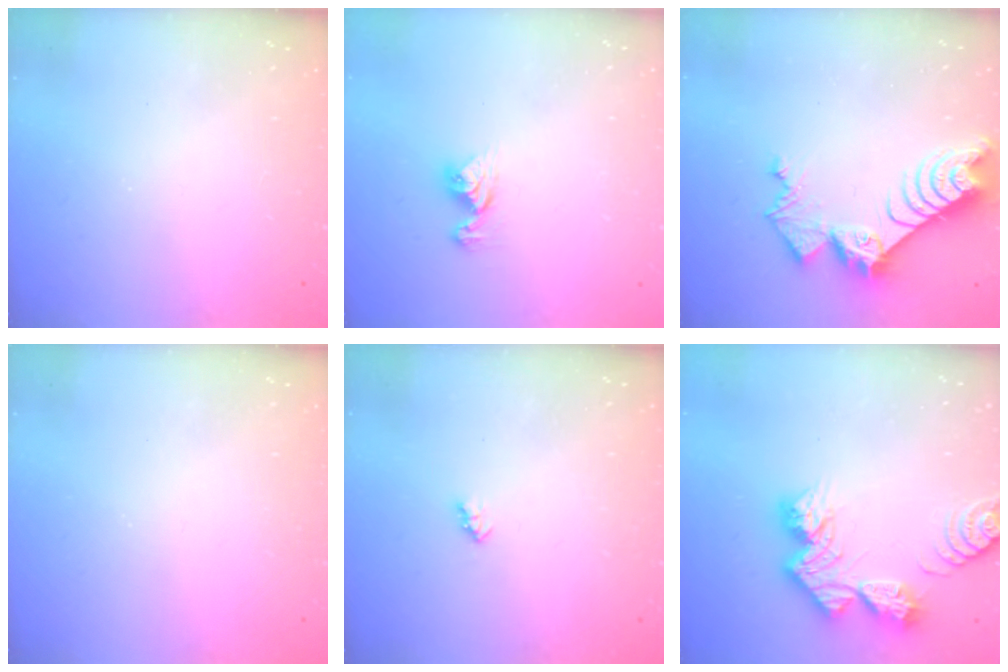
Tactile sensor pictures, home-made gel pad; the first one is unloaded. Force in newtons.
{"total": 8.2, "press": 8.2, "slide": 0.8}
{"total": 10.7, "press": 10.6, "slide": 1.1}
{"total": 0.0}
{"total": 2.0, "press": 2.0, "slide": 0.3}
{"total": 13.0, "press": 13.0, "slide": 1.1}